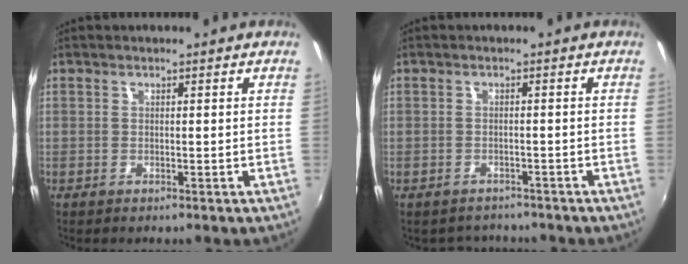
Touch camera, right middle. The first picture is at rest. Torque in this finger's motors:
{"motor_torque": [-0.50, -0.54, -0.08, -0.07]}